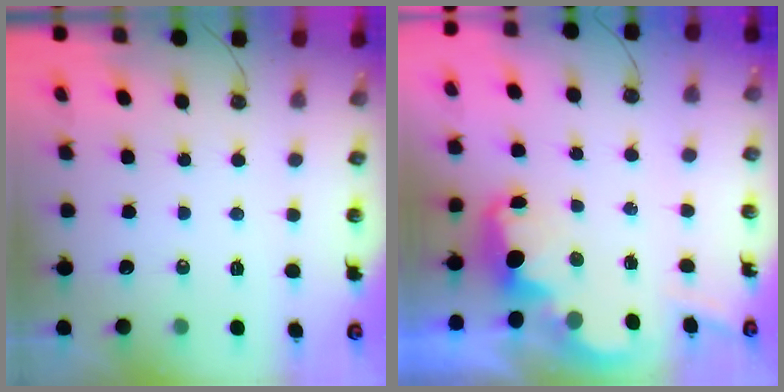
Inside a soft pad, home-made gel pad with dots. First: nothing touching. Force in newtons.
{"total": 2.6, "press": 2.6, "slide": 0.4}